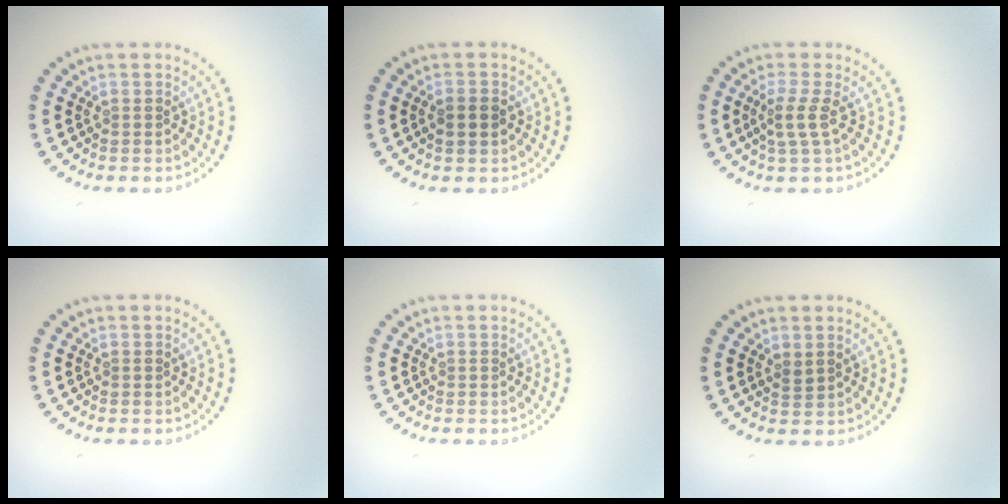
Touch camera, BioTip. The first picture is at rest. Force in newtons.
{"total": 1.5, "press": 1.5, "slide": 0.1}
{"total": 2.0, "press": 1.6, "slide": 1.3}
{"total": 0.0}
{"total": 0.0}
{"total": 0.8, "press": 0.7, "slide": 0.4}